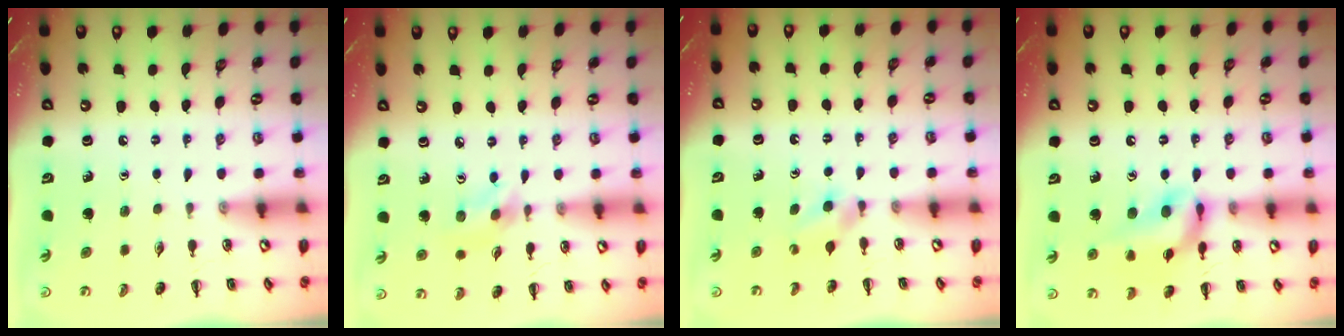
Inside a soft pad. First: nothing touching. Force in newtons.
{"total": 2.9, "press": 2.9, "slide": 0.7}
{"total": 2.7, "press": 2.5, "slide": 1.0}
{"total": 13.9, "press": 13.8, "slide": 1.6}